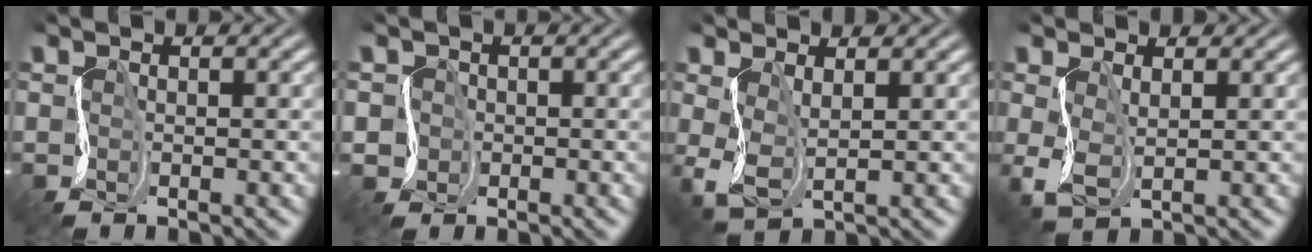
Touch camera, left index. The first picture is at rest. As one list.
[{"total": 1.3, "force": [-0.6, 1.0, -0.5], "torque": [0.003, -0.005, -0.004]}, {"total": 1.7, "force": [0.1, 0.8, 1.5], "torque": [-0.062, -0.005, 0.011]}, {"total": 1.3, "force": [0.0, 0.6, 1.2], "torque": [-0.053, -0.004, 0.008]}]